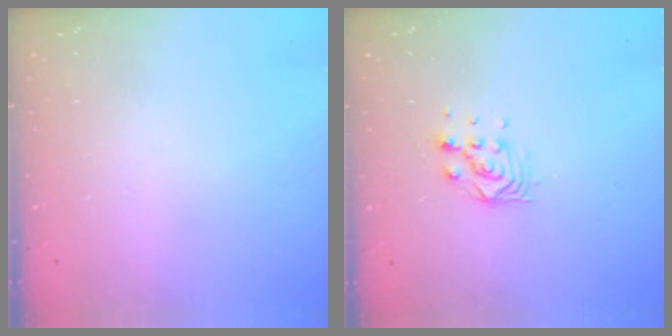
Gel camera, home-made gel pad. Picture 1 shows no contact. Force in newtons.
{"total": 7.4, "press": 7.3, "slide": 0.6}